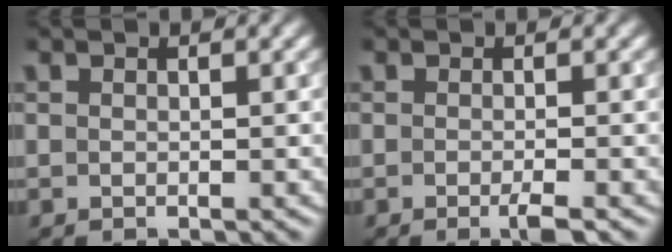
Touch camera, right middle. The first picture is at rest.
{"total": 1.8, "force": [-0.8, 0.2, 1.6], "torque": [-0.022, -0.003, -0.016]}